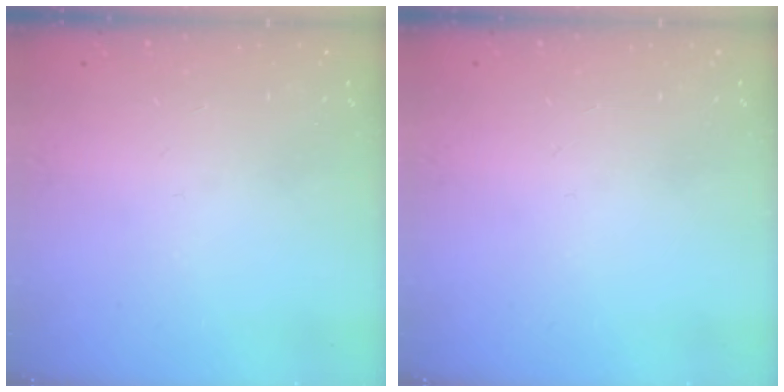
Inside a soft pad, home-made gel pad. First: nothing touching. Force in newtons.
{"total": 0.0}